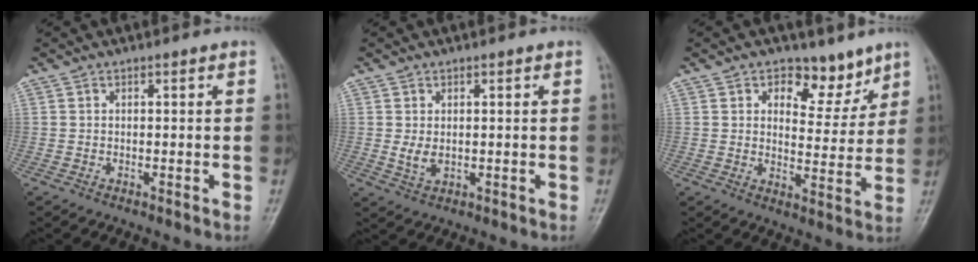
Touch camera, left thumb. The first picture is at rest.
{"total": 2.8, "force": [0.2, 1.9, 2.1], "torque": [-0.036, -0.009, 0.009]}
{"total": 7.8, "force": [5.1, 4.8, 3.4], "torque": [-0.010, -0.032, 0.076]}